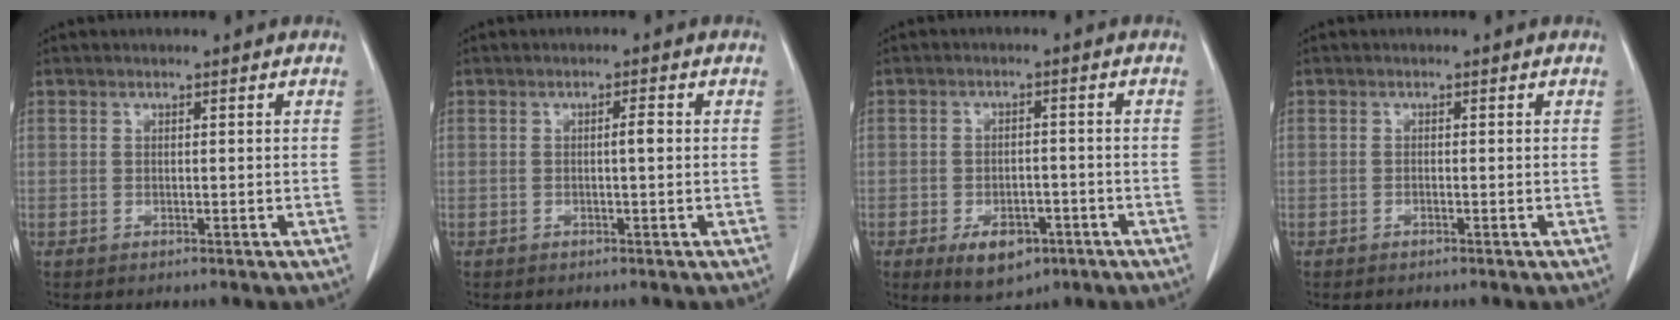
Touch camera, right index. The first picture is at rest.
{"total": 1.5, "force": [0.0, 0.1, 1.5], "torque": [-0.025, 0.002, 0.000]}
{"total": 6.8, "force": [-3.6, 4.0, 4.3], "torque": [-0.065, -0.001, -0.046]}
{"total": 0.0}